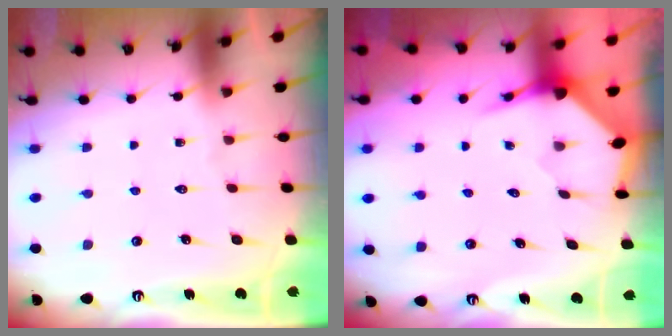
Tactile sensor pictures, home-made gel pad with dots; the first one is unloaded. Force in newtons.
{"total": 3.6, "press": 3.5, "slide": 0.4}